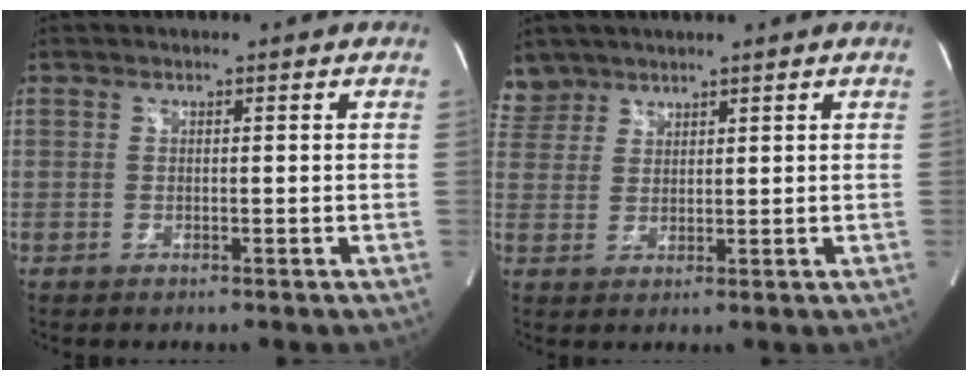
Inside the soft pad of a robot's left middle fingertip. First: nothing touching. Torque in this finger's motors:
{"motor_torque": [0.18, -0.15, 0.01, -0.01]}